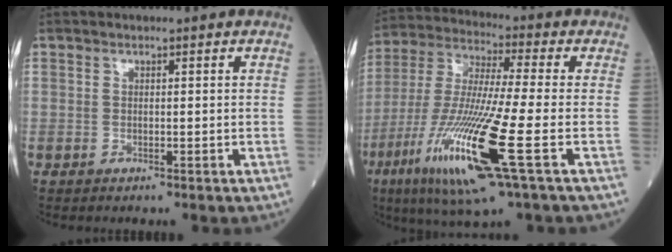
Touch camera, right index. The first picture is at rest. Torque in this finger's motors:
{"motor_torque": [1.59, -0.55, 1.05, 0.21]}